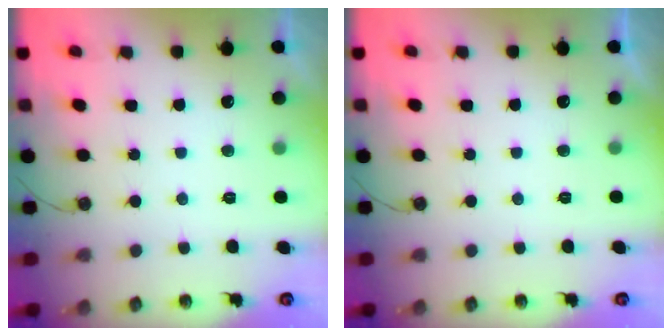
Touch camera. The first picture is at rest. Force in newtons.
{"total": 0.0}